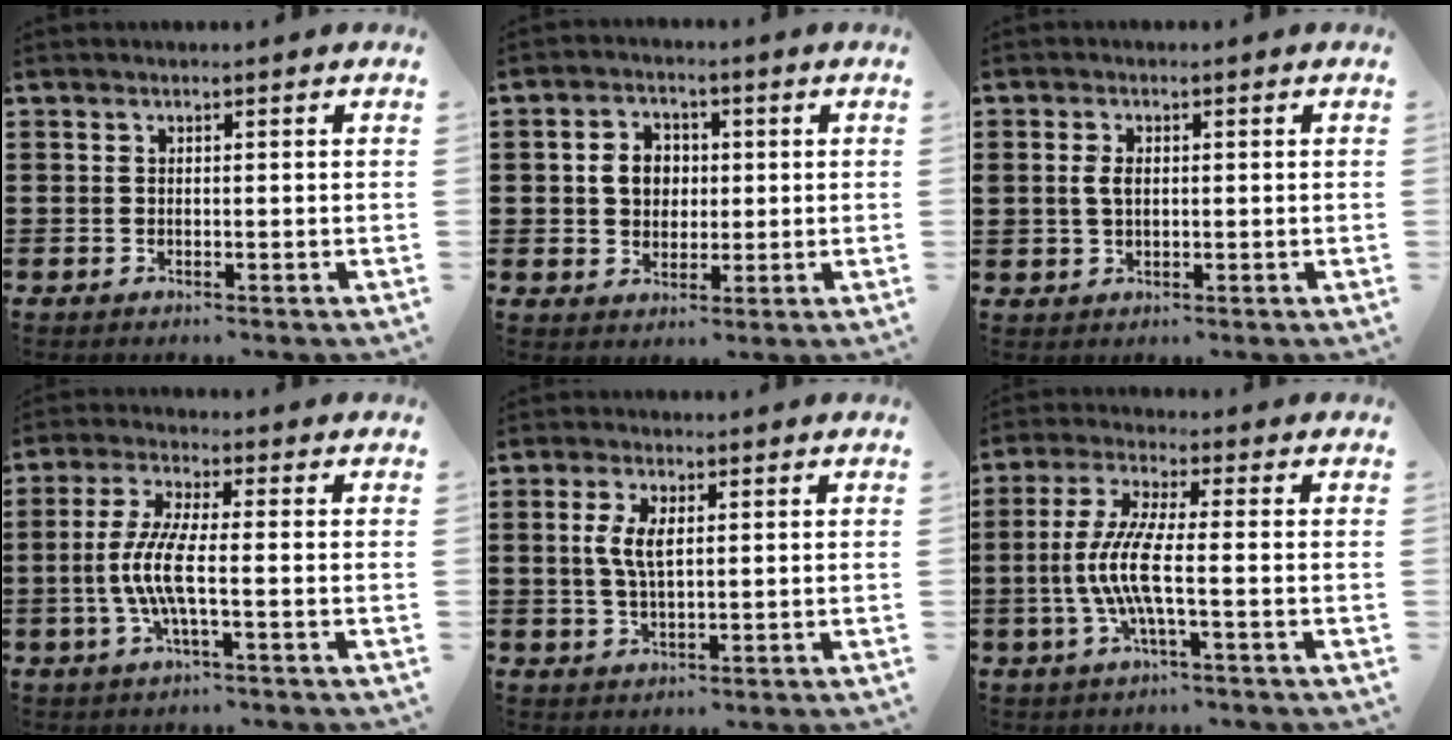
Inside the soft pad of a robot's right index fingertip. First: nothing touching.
{"total": 5.0, "force": [0.3, 4.2, 2.6], "torque": [-0.057, 0.012, -0.001]}
{"total": 2.6, "force": [0.3, 1.6, 2.0], "torque": [-0.051, 0.005, 0.002]}
{"total": 7.1, "force": [-1.5, 1.3, 6.8], "torque": [-0.162, -0.018, -0.039]}
{"total": 4.8, "force": [0.9, 2.0, 4.2], "torque": [-0.095, 0.005, 0.012]}
{"total": 7.7, "force": [-1.5, 1.2, 7.5], "torque": [-0.173, -0.020, -0.039]}